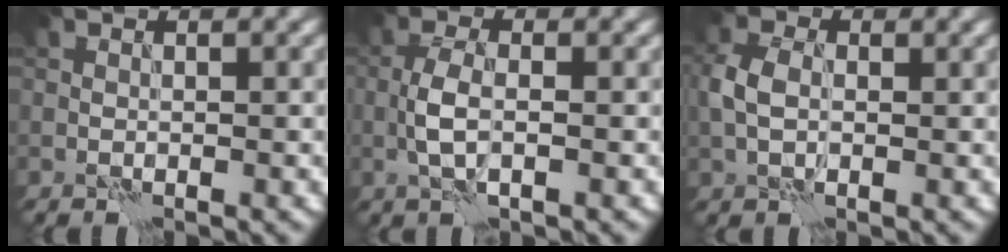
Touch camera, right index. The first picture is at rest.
{"total": 2.9, "force": [-0.5, 1.1, 2.7], "torque": [-0.057, 0.005, -0.015]}
{"total": 3.5, "force": [0.2, 2.5, 2.5], "torque": [-0.062, 0.006, -0.003]}